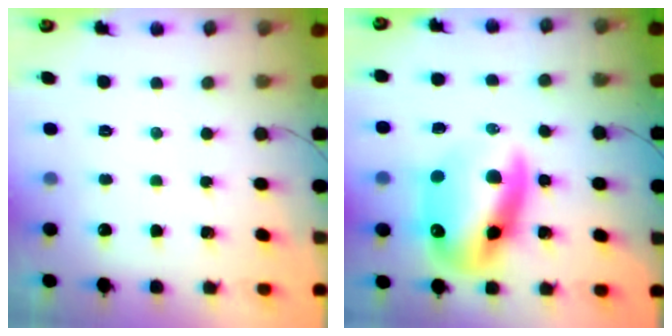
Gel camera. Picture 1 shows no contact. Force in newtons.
{"total": 15.9, "press": 15.3, "slide": 4.4}